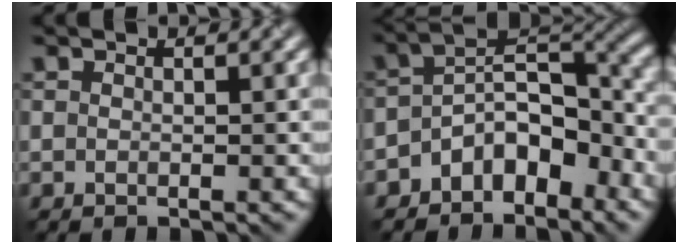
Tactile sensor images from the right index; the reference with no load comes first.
{"total": 6.4, "force": [-3.8, 3.5, 3.9], "torque": [-0.044, 0.016, -0.078]}